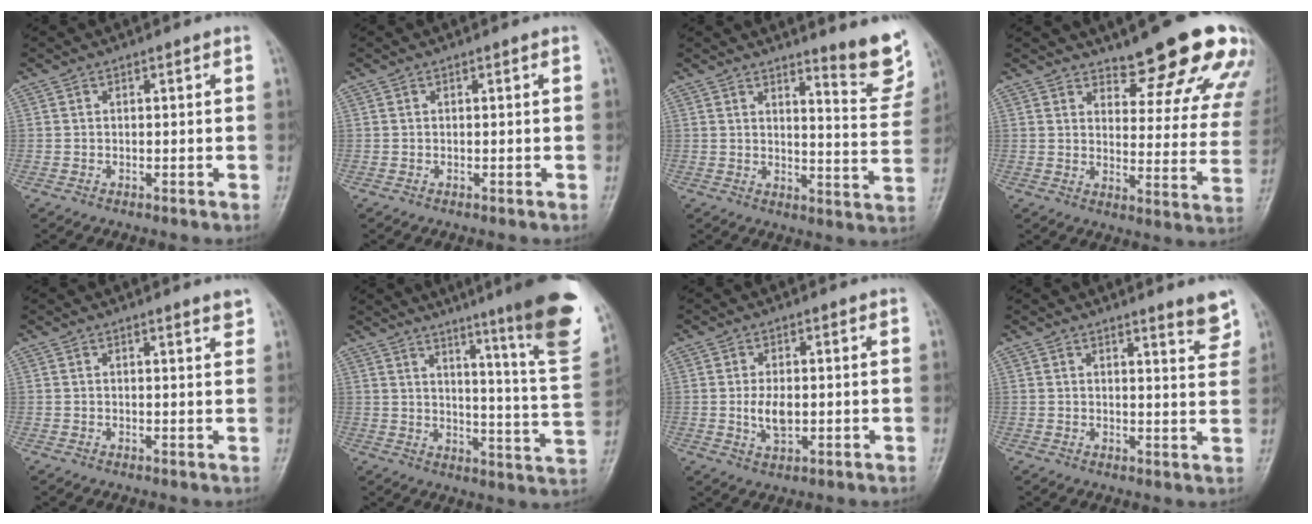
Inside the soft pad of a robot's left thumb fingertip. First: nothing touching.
{"total": 0.0}
{"total": 9.6, "force": [7.2, 1.4, 6.2], "torque": [-0.056, -0.063, 0.095]}
{"total": 18.8, "force": [15.0, 5.3, 10.1], "torque": [-0.082, -0.103, 0.179]}
{"total": 1.8, "force": [1.5, 0.1, 1.0], "torque": [-0.008, -0.010, 0.018]}
{"total": 23.2, "force": [15.2, 1.4, 17.5], "torque": [-0.219, -0.092, 0.198]}
{"total": 4.4, "force": [-0.1, 2.5, 3.7], "torque": [-0.068, -0.007, 0.001]}
{"total": 4.5, "force": [3.6, 0.4, 2.8], "torque": [-0.024, -0.031, 0.044]}